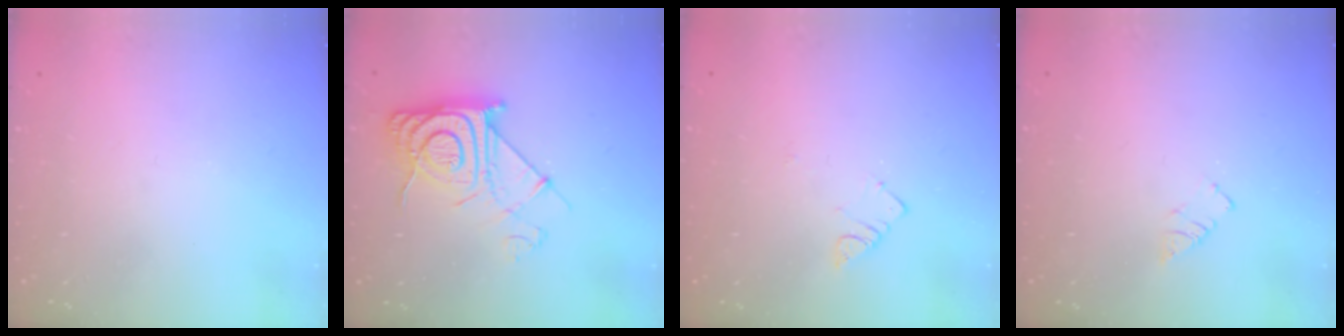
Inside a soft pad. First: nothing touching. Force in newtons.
{"total": 13.0, "press": 13.0, "slide": 0.8}
{"total": 3.2, "press": 3.2, "slide": 0.3}
{"total": 2.9, "press": 2.9, "slide": 0.4}